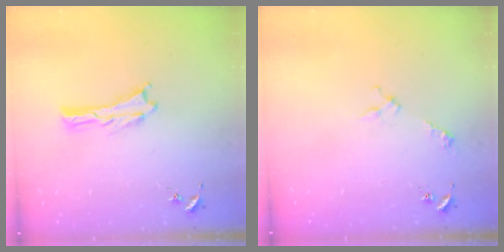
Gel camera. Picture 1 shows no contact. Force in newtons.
{"total": 3.3, "press": 3.3, "slide": 0.4}